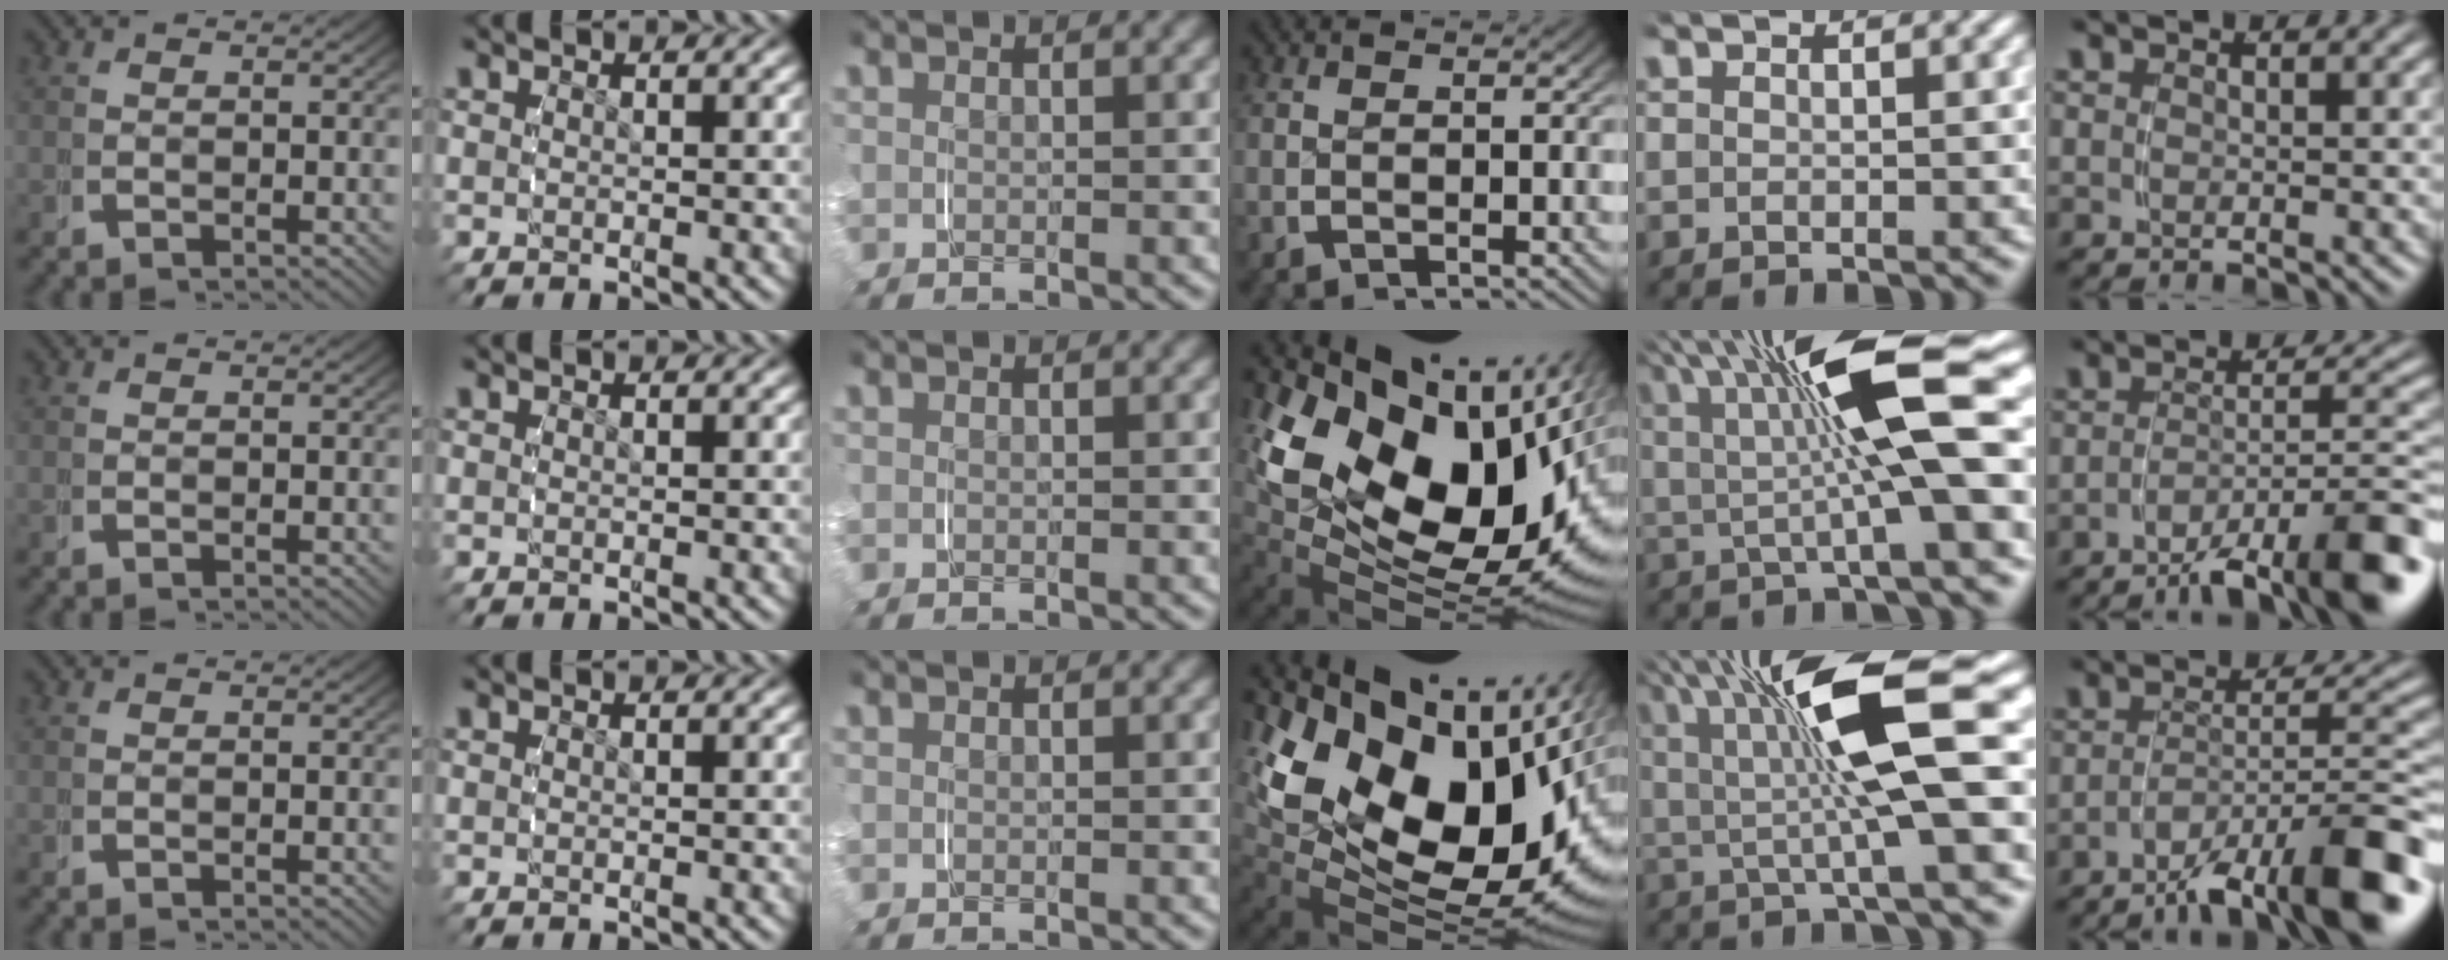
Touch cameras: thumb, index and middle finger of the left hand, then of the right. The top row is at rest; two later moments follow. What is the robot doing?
{"motion": "grasp_and_lifting", "object": "phone"}